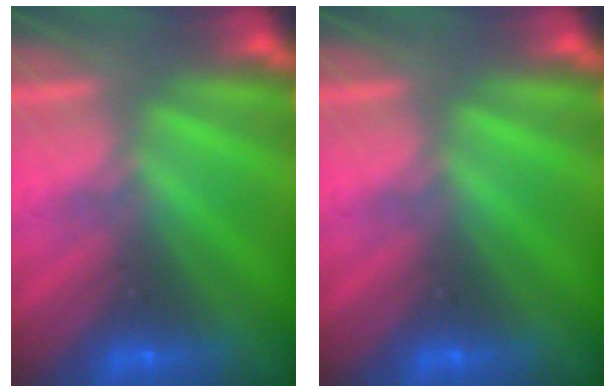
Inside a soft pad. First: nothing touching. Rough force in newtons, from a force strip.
{"total": 0.0}